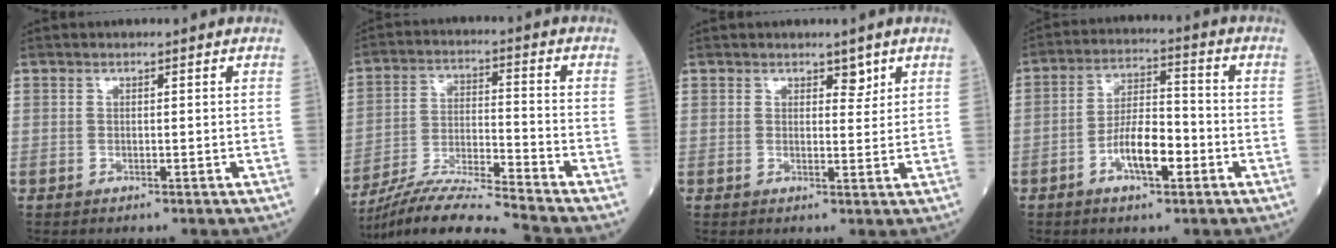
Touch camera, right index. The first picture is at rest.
{"total": 12.0, "force": [-10.8, -1.8, 4.8], "torque": [-0.085, -0.006, -0.195]}
{"total": 2.0, "force": [1.4, 1.0, 1.0], "torque": [-0.005, -0.003, 0.018]}
{"total": 7.9, "force": [-3.1, 2.6, 6.8], "torque": [-0.133, 0.011, -0.055]}